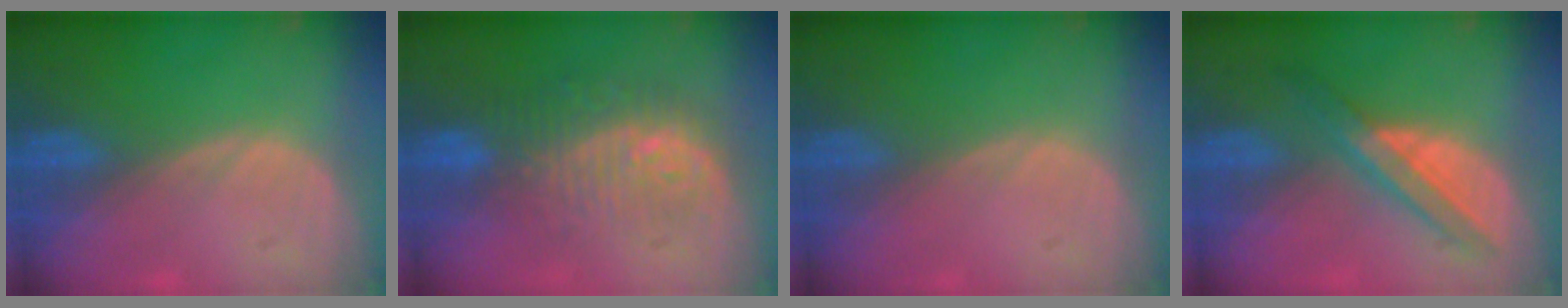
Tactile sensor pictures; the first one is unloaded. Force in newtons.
{"total": 9.2, "press": 9.0, "slide": 1.8}
{"total": 0.0}
{"total": 5.7, "press": 5.6, "slide": 1.3}